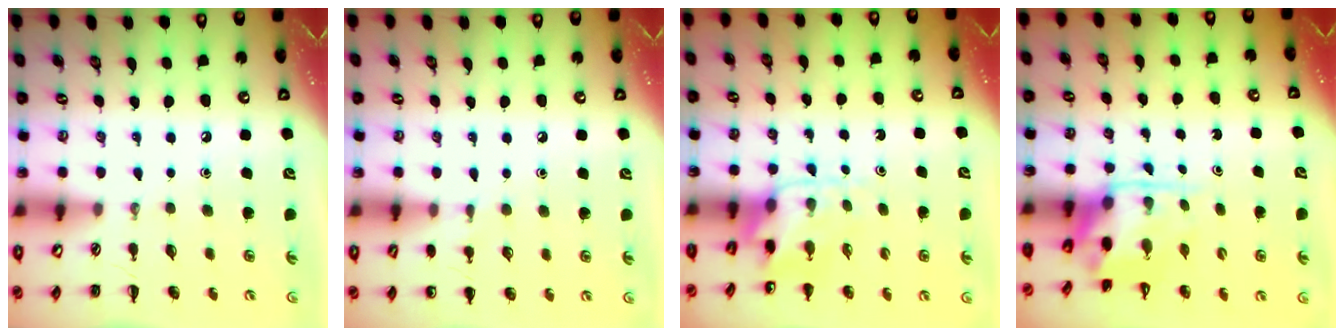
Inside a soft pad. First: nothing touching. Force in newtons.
{"total": 5.5, "press": 5.2, "slide": 1.8}
{"total": 4.7, "press": 4.7, "slide": 0.3}
{"total": 3.4, "press": 3.3, "slide": 0.6}